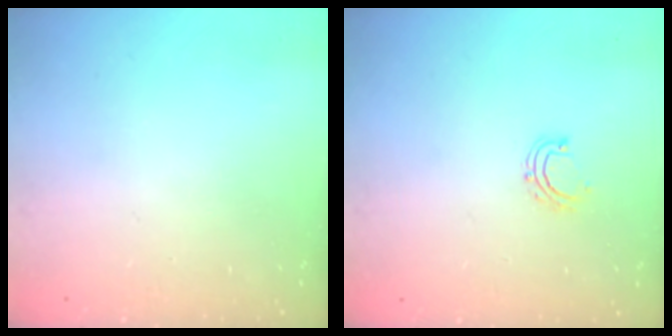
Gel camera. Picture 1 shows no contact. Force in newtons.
{"total": 4.4, "press": 4.3, "slide": 0.6}